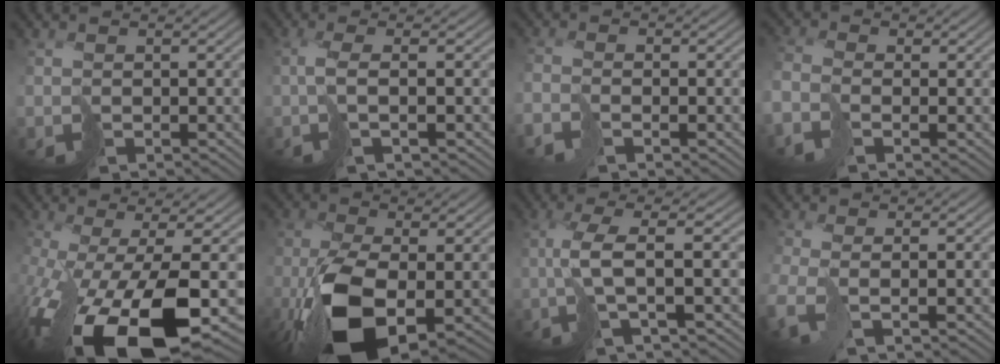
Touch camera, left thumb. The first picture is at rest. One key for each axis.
{"total": 4.1, "fx": -0.4, "fy": 0.9, "fz": 4.0, "tx": -0.077, "ty": 0.005, "tz": -0.015}
{"total": 2.6, "fx": -1.7, "fy": 0.8, "fz": 1.7, "tx": -0.045, "ty": -0.008, "tz": -0.046}
{"total": 3.7, "fx": -1.9, "fy": 1.9, "fz": 2.6, "tx": -0.072, "ty": -0.007, "tz": -0.055}
{"total": 17.3, "fx": -6.7, "fy": 5.7, "fz": 14.8, "tx": -0.308, "ty": -0.048, "tz": -0.089}
{"total": 14.0, "fx": -4.3, "fy": 6.7, "fz": 11.5, "tx": -0.260, "ty": -0.027, "tz": -0.070}
{"total": 6.4, "fx": -0.2, "fy": 1.3, "fz": 6.2, "tx": -0.116, "ty": 0.016, "tz": -0.015}
{"total": 3.5, "fx": -1.2, "fy": 1.5, "fz": 3.0, "tx": -0.081, "ty": -0.006, "tz": -0.035}